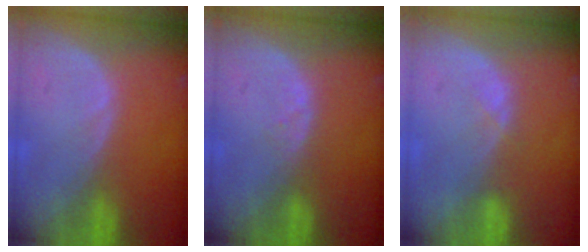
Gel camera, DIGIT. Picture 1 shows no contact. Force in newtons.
{"total": 1.0, "press": 1.0, "slide": 0.2}
{"total": 1.4, "press": 1.2, "slide": 0.7}